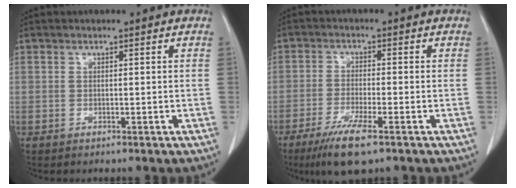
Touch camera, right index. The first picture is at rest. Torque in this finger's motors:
{"motor_torque": [0.88, -0.73, 0.32, 0.11]}